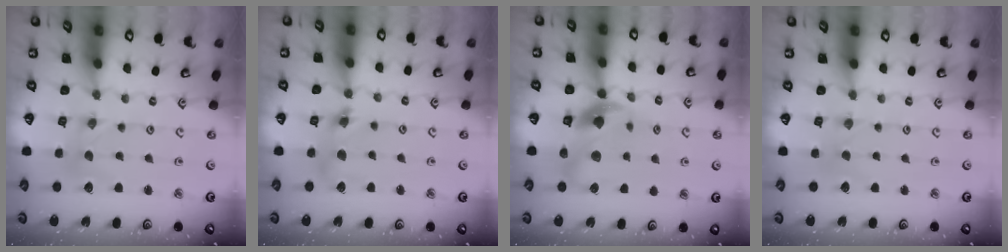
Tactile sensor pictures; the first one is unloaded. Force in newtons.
{"total": 9.2, "press": 9.2, "slide": 1.2}
{"total": 11.2, "press": 11.1, "slide": 1.6}
{"total": 0.0}